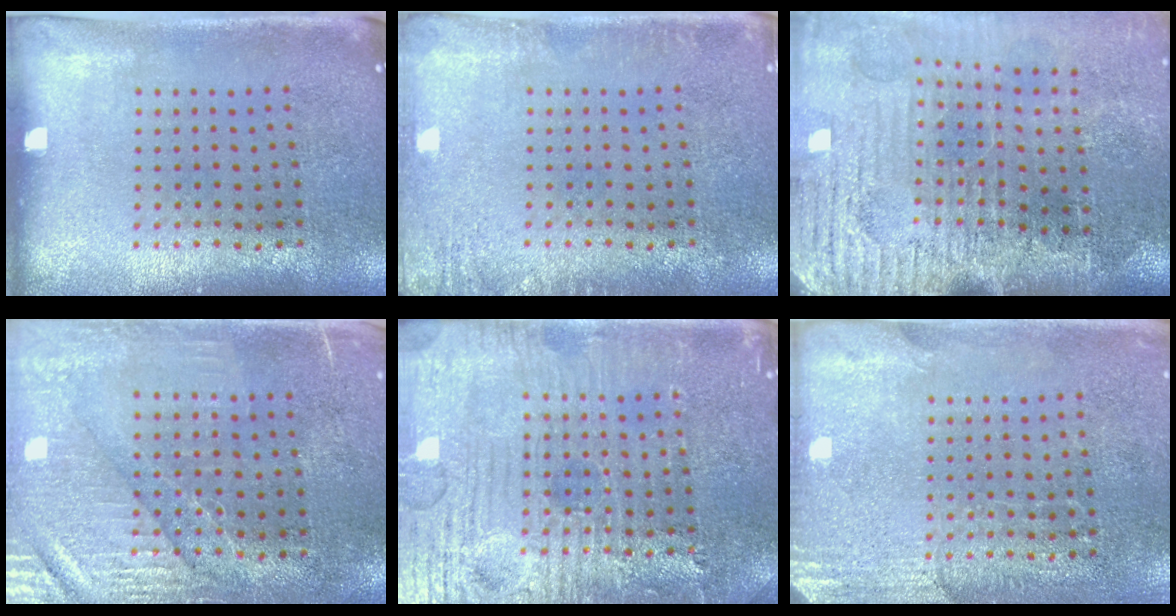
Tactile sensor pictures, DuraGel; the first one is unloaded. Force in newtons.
{"total": 1.6, "press": 1.6, "slide": 0.2}
{"total": 4.2, "press": 3.7, "slide": 1.8}
{"total": 3.2, "press": 2.9, "slide": 1.1}
{"total": 6.4, "press": 6.4, "slide": 0.7}
{"total": 2.6, "press": 2.3, "slide": 1.2}